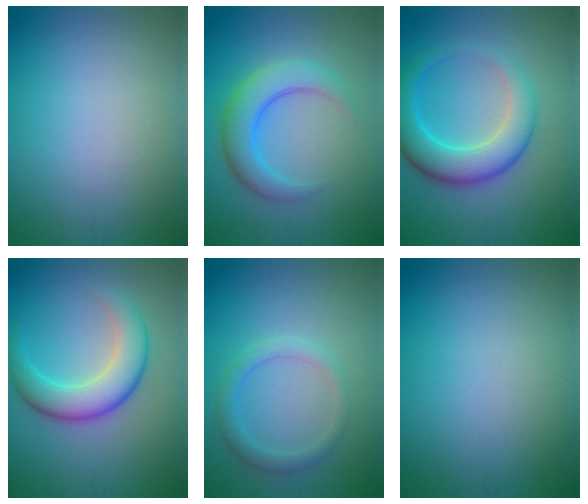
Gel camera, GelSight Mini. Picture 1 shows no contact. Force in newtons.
{"total": 4.7, "press": 4.7, "slide": 0.0}
{"total": 6.1, "press": 6.1, "slide": 0.0}
{"total": 5.5, "press": 5.5, "slide": 0.1}
{"total": 2.3, "press": 2.3, "slide": 0.2}
{"total": 0.0}